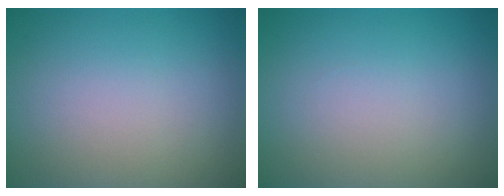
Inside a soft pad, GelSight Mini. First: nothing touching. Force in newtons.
{"total": 0.0}